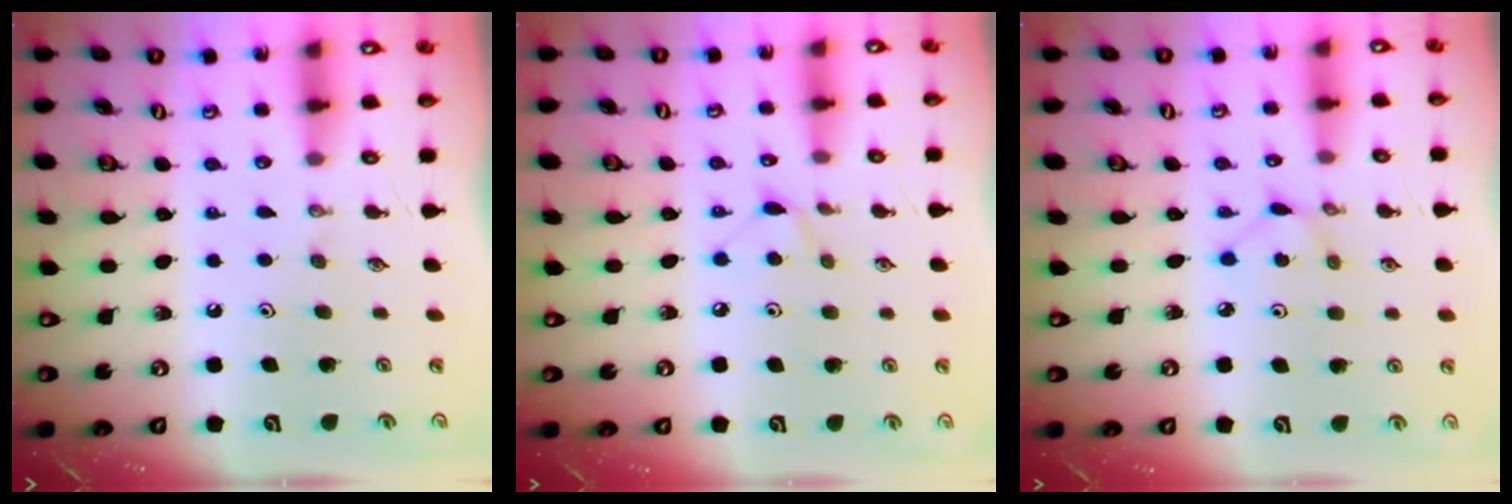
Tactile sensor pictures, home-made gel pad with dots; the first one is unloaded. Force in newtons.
{"total": 4.7, "press": 4.7, "slide": 0.6}
{"total": 1.6, "press": 1.6, "slide": 0.2}